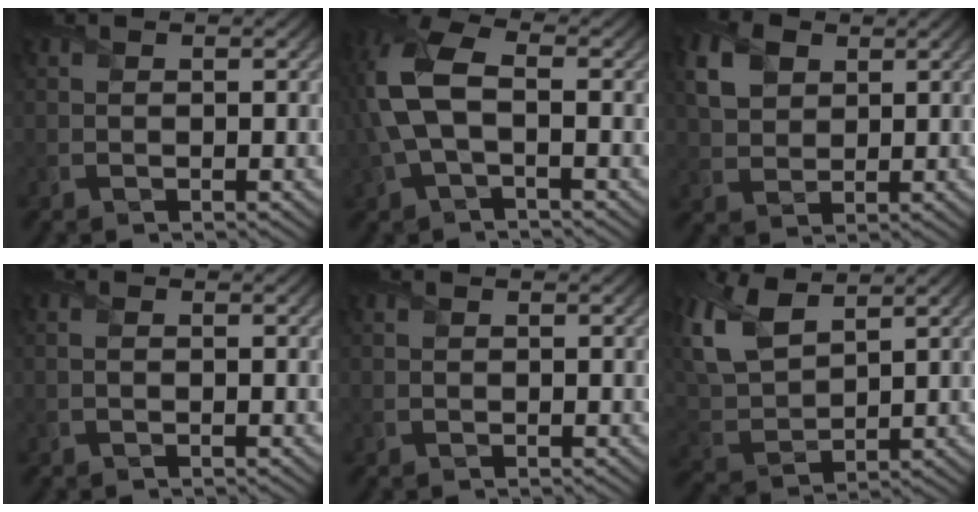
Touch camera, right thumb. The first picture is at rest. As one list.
[{"total": 9.0, "force": [0.5, 4.8, 7.6], "torque": [-0.202, 0.011, 0.004]}, {"total": 5.8, "force": [2.3, 4.1, 3.5], "torque": [-0.097, 0.009, 0.043]}, {"total": 0.7, "force": [-0.2, 0.1, 0.6], "torque": [-0.015, 0.000, -0.006]}, {"total": 0.0}, {"total": 9.6, "force": [5.5, 4.7, 6.4], "torque": [-0.183, 0.015, 0.113]}]